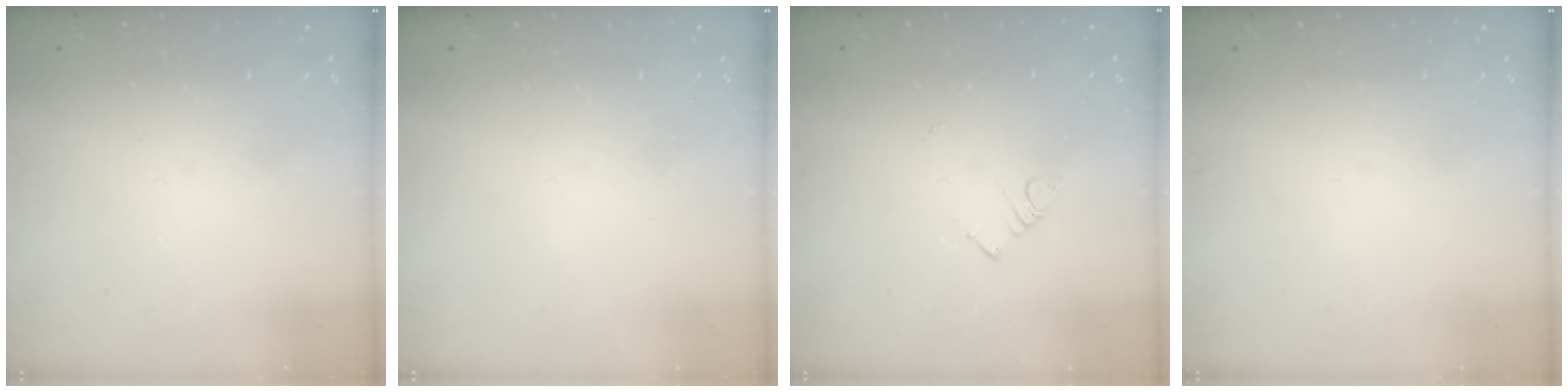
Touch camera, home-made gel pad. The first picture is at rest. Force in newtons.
{"total": 0.0}
{"total": 3.0, "press": 2.9, "slide": 0.4}
{"total": 0.0}